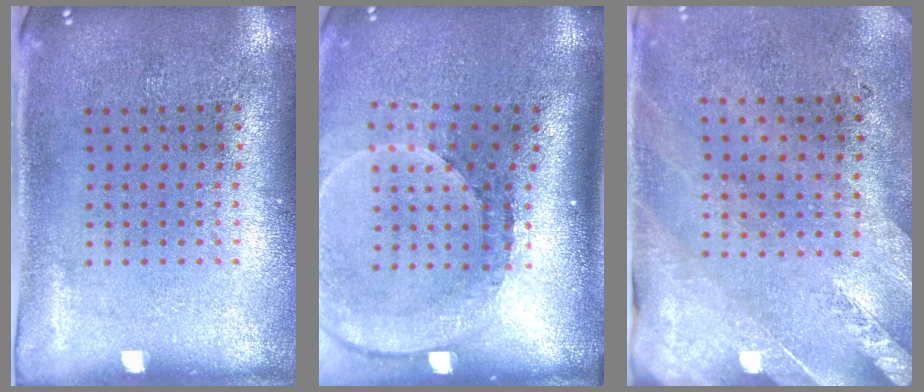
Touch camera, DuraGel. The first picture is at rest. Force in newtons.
{"total": 2.7, "press": 1.8, "slide": 1.9}
{"total": 2.4, "press": 2.1, "slide": 1.3}